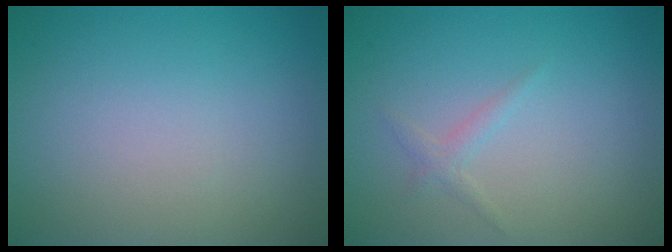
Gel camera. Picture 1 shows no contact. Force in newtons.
{"total": 1.0, "press": 1.0, "slide": 0.0}